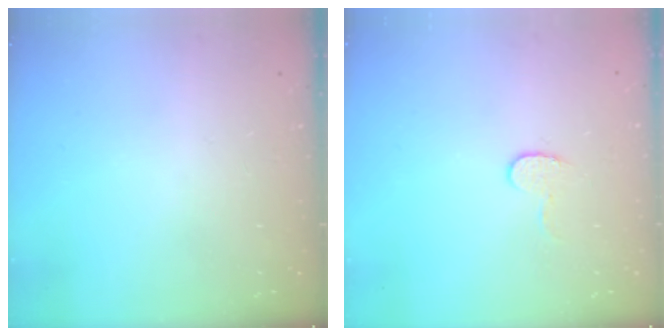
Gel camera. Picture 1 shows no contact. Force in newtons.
{"total": 6.2, "press": 6.1, "slide": 0.6}